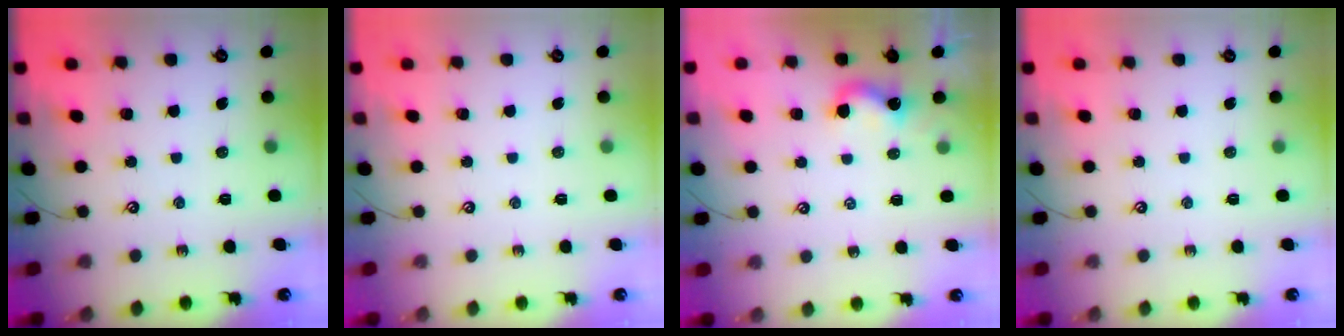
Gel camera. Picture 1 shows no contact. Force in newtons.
{"total": 0.0}
{"total": 3.7, "press": 3.7, "slide": 0.4}
{"total": 0.0}